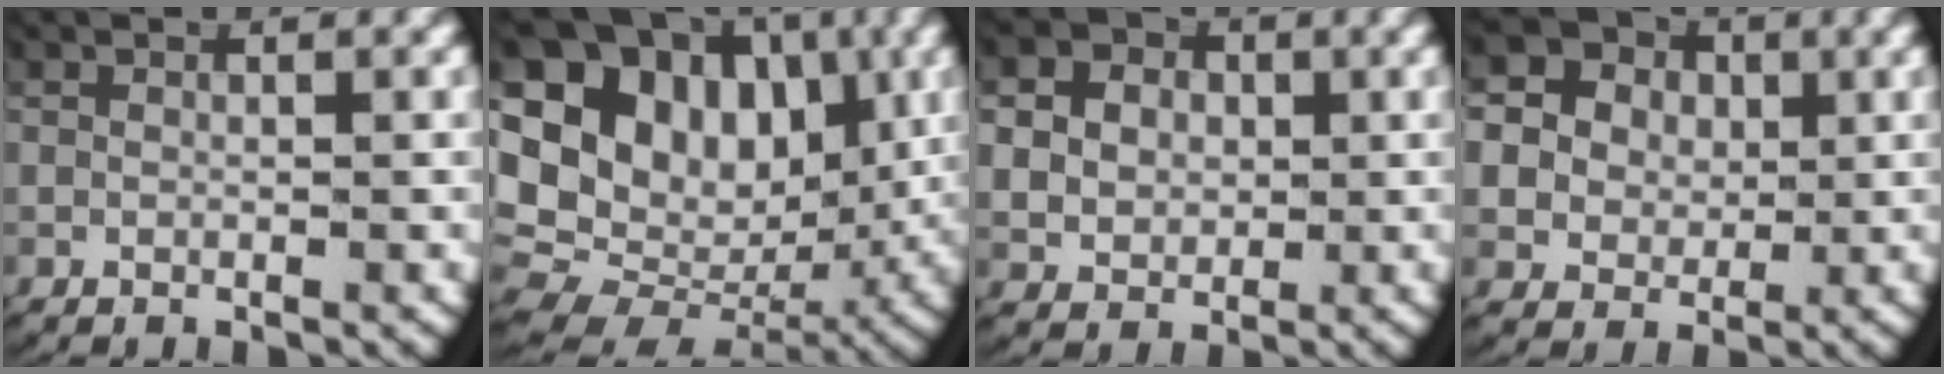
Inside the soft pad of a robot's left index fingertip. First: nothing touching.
{"total": 19.5, "force": [1.7, 15.8, 11.4], "torque": [-0.239, -0.042, 0.031]}
{"total": 7.1, "force": [1.3, 6.2, 3.1], "torque": [-0.067, -0.006, 0.020]}
{"total": 12.2, "force": [3.5, 10.4, 5.3], "torque": [-0.130, -0.006, 0.047]}